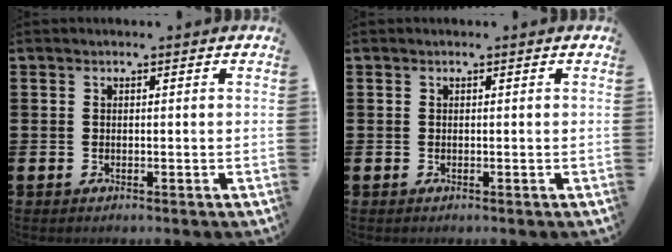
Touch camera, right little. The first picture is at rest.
{"total": 0.0}